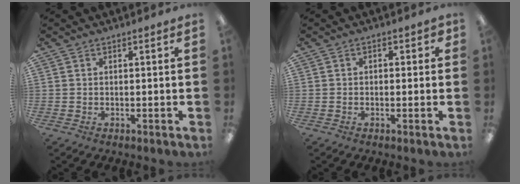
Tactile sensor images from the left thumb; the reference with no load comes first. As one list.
[{"total": 1.8, "force": [-0.6, 1.2, 1.2], "torque": [-0.012, 0.004, -0.013]}]